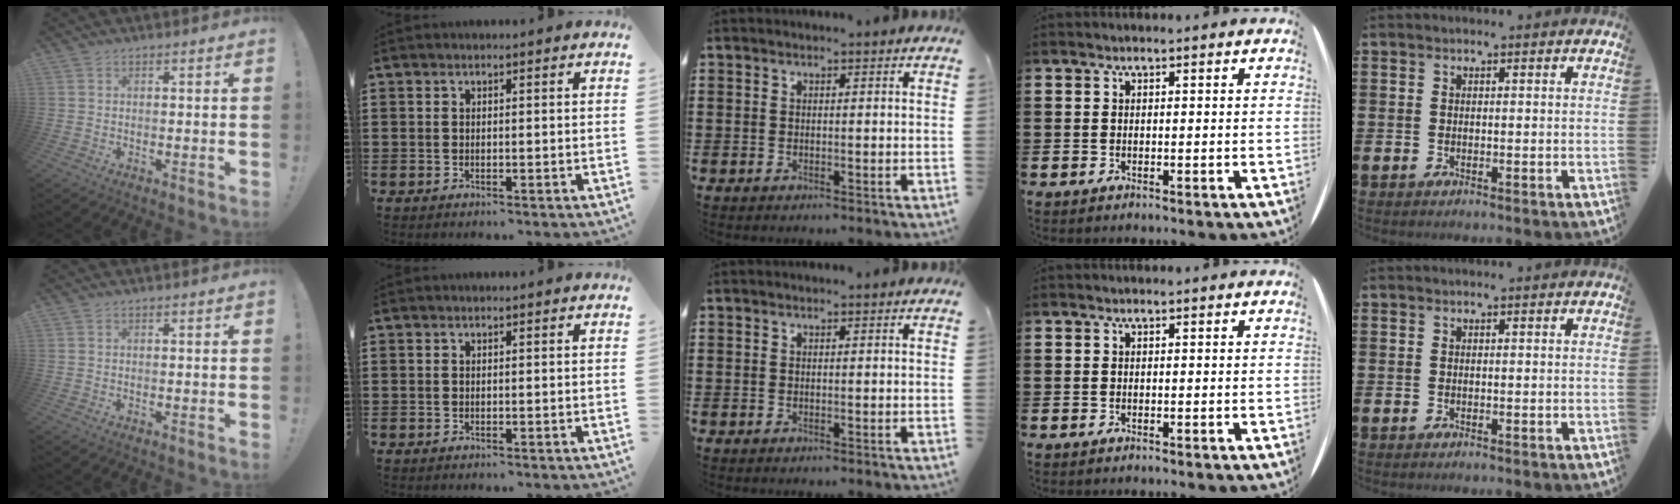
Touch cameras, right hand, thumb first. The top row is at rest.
{}